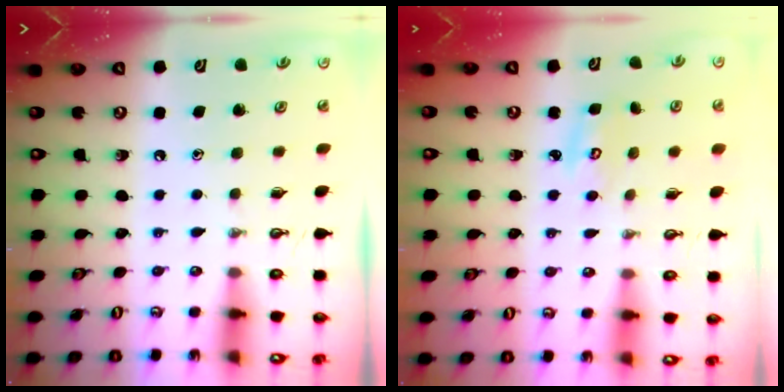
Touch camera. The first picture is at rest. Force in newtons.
{"total": 4.0, "press": 4.0, "slide": 0.3}